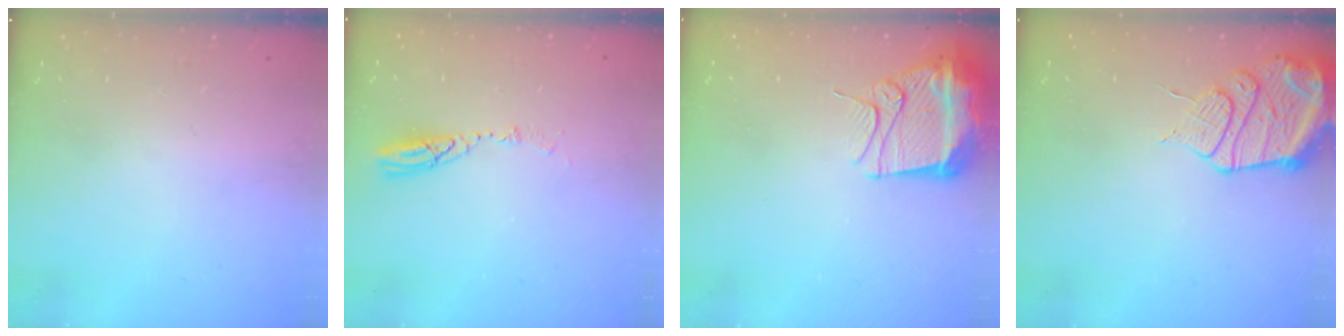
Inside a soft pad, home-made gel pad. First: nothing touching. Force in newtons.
{"total": 4.7, "press": 4.6, "slide": 0.5}
{"total": 13.4, "press": 13.4, "slide": 1.3}
{"total": 13.1, "press": 13.0, "slide": 1.6}